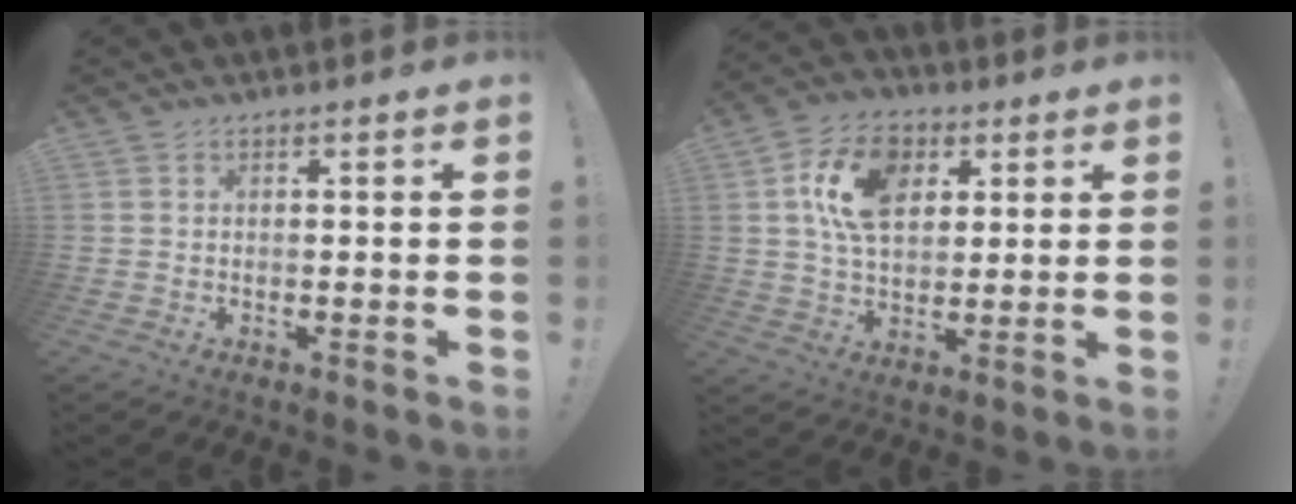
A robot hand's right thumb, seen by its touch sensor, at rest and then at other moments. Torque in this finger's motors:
{"motor_torque": [0.79, 0.80, 0.42, -0.06, 0.21]}